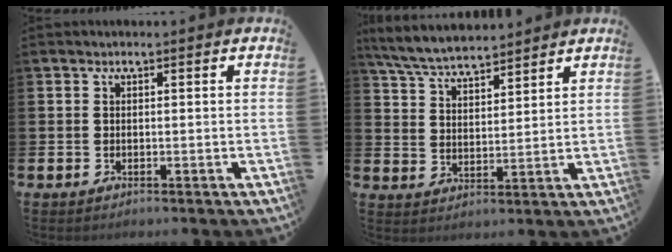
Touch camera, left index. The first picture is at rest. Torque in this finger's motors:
{"motor_torque": [0.04, -0.68, 0.26, 0.21]}